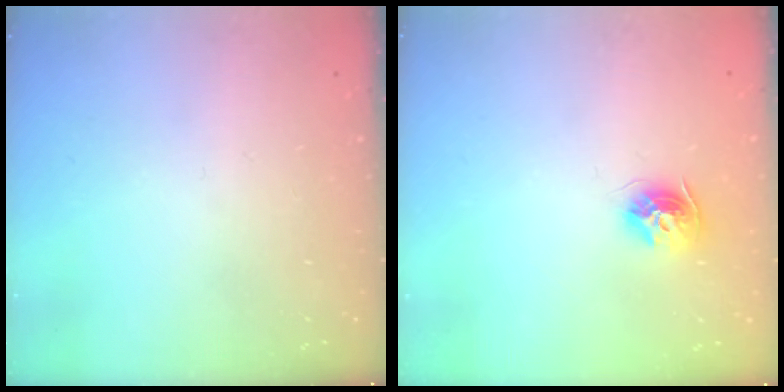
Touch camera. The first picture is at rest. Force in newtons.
{"total": 9.5, "press": 9.5, "slide": 0.4}